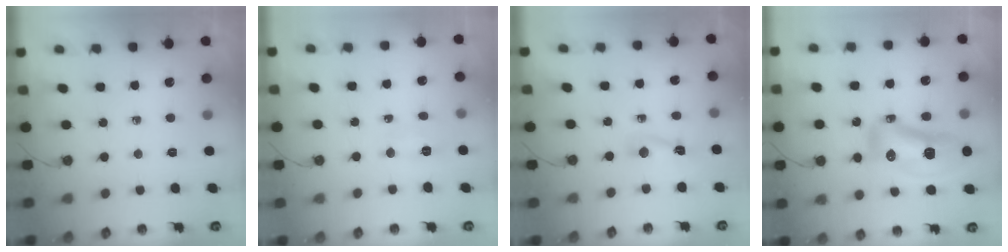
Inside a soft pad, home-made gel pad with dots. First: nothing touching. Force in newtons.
{"total": 3.8, "press": 3.6, "slide": 1.3}
{"total": 3.0, "press": 3.0, "slide": 0.3}
{"total": 16.0, "press": 15.9, "slide": 1.8}